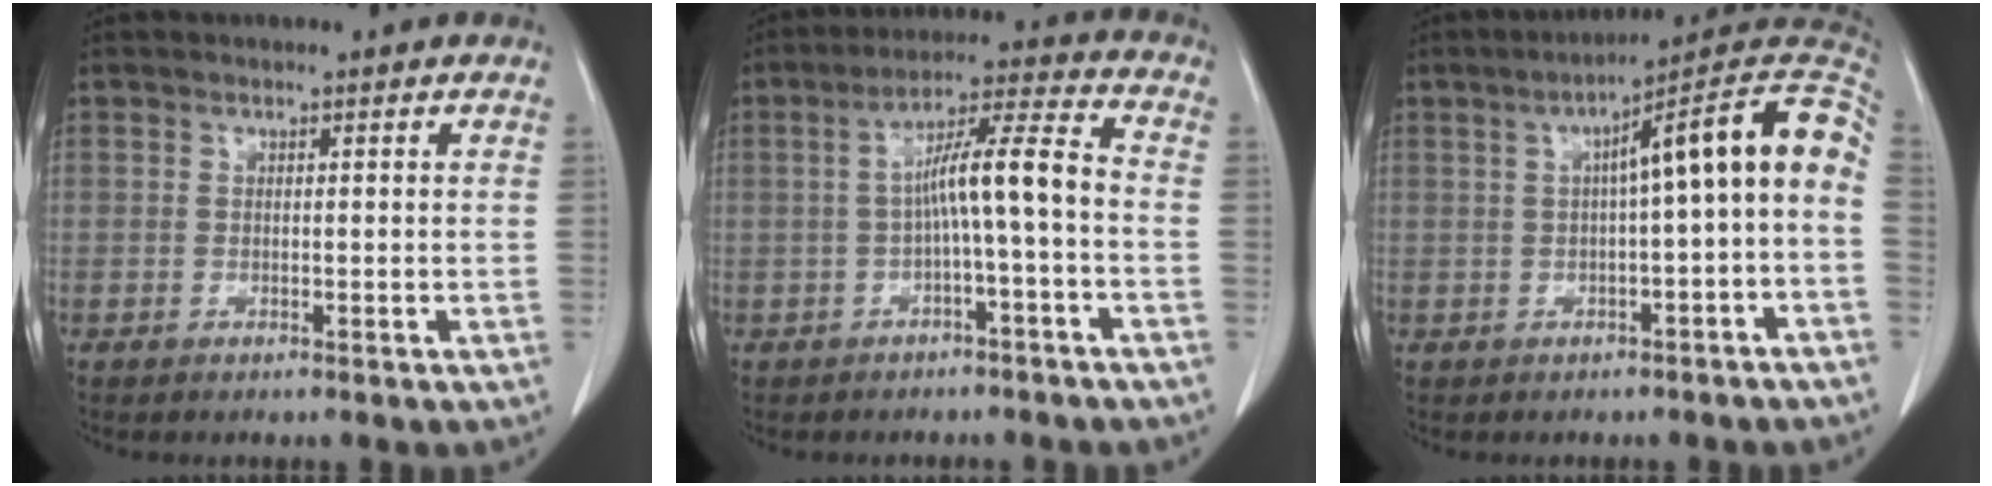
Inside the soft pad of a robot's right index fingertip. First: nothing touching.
{"total": 8.4, "force": [-1.3, 0.1, 8.3], "torque": [-0.141, 0.030, -0.022]}
{"total": 12.5, "force": [0.5, 0.8, 12.5], "torque": [-0.173, 0.045, 0.002]}